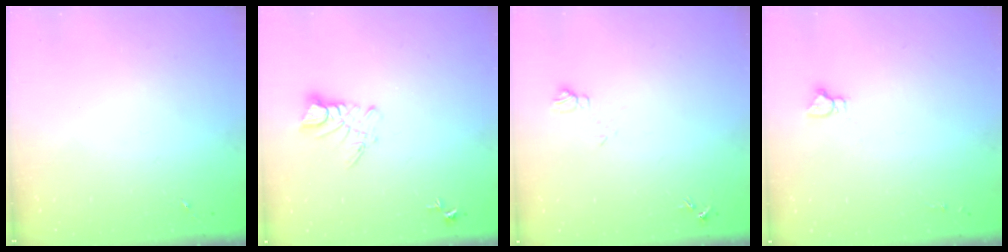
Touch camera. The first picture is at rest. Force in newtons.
{"total": 6.6, "press": 6.5, "slide": 0.6}
{"total": 6.3, "press": 6.3, "slide": 0.7}
{"total": 2.9, "press": 2.9, "slide": 0.2}